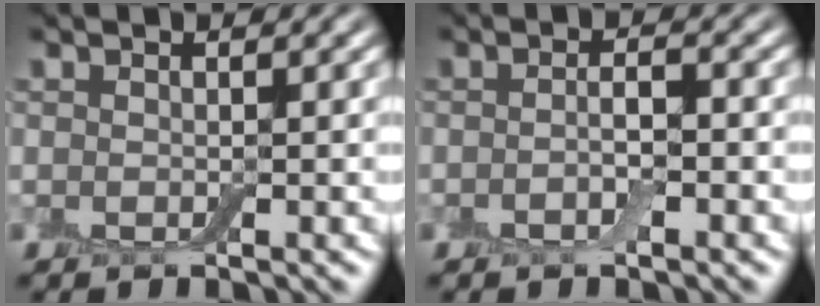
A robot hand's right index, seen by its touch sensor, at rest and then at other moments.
{"total": 1.7, "force": [-0.6, 0.5, 1.5], "torque": [-0.029, 0.000, -0.014]}